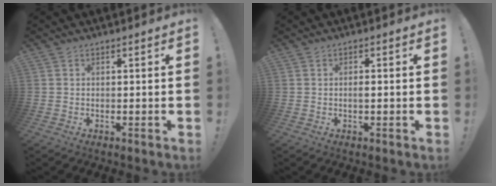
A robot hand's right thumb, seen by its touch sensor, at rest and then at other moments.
{"total": 1.0, "force": [-0.2, 0.3, 1.0], "torque": [-0.018, 0.002, -0.005]}